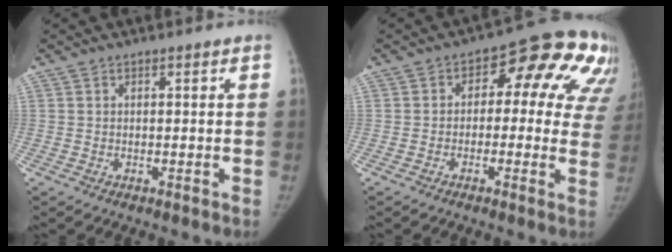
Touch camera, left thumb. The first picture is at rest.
{"total": 15.2, "force": [4.2, 8.6, 11.8], "torque": [-0.077, 0.026, 0.036]}